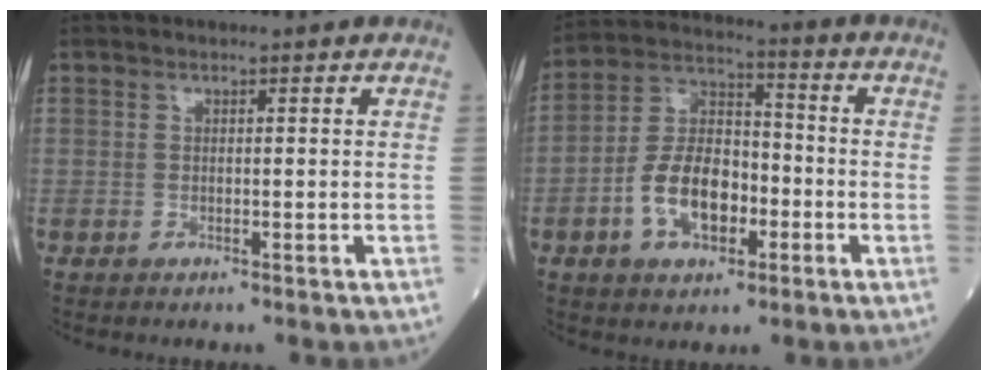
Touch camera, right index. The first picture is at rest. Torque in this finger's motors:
{"motor_torque": [1.34, -0.78, 0.21, 0.06]}